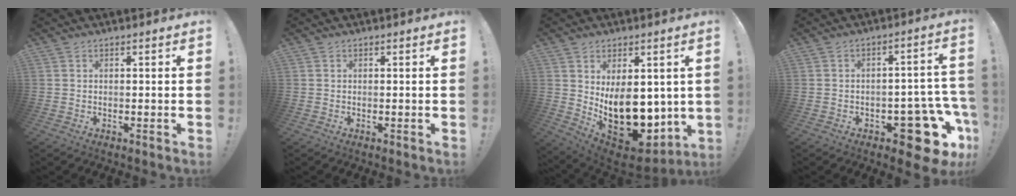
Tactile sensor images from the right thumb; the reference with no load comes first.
{"total": 0.0}
{"total": 16.5, "force": [-0.7, 10.8, 12.5], "torque": [-0.178, -0.019, 0.009]}
{"total": 16.3, "force": [-7.7, 7.9, 12.1], "torque": [-0.108, 0.052, -0.111]}